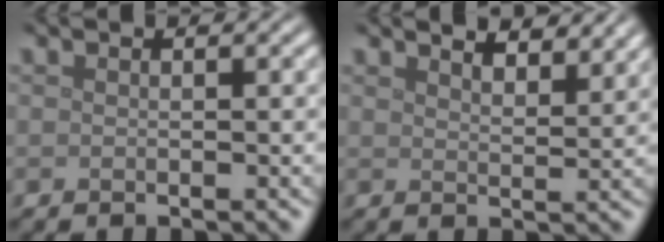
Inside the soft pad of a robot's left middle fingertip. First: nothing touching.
{"total": 4.8, "force": [4.2, 1.2, 2.0], "torque": [-0.017, 0.007, 0.038]}